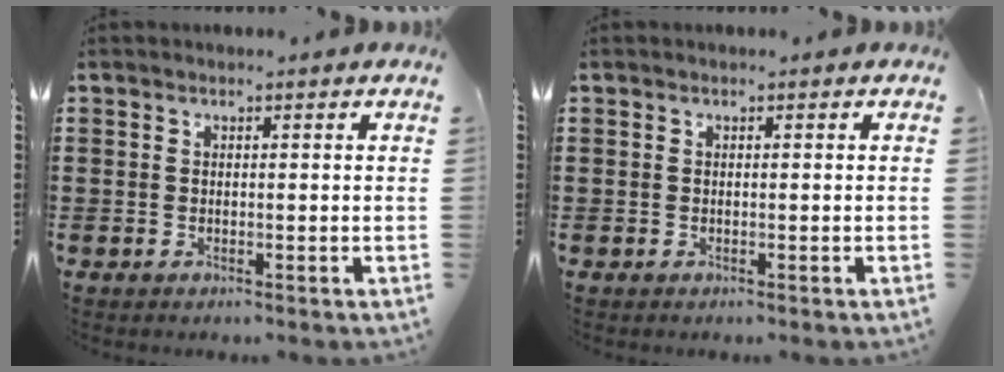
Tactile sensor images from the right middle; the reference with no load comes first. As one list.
[{"total": 0.0}]